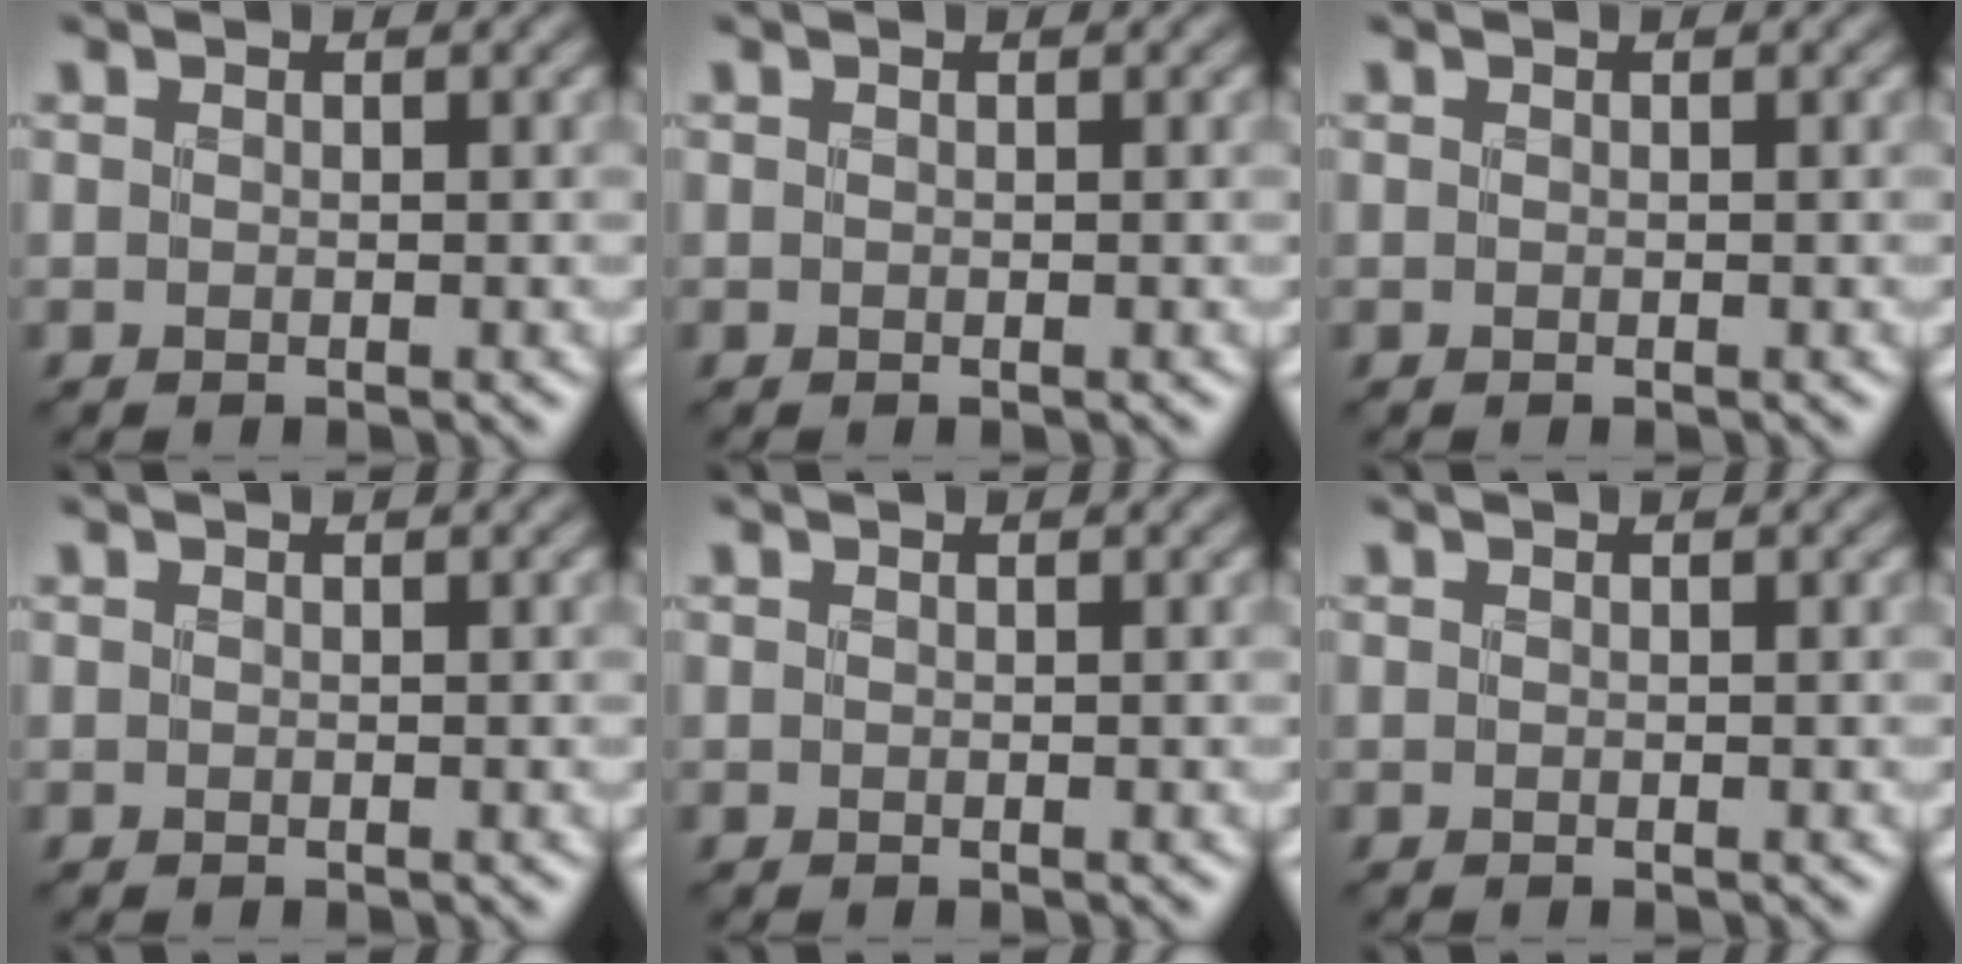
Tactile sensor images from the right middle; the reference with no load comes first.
{"total": 0.0}
{"total": 0.0}
{"total": 0.0}
{"total": 0.0}
{"total": 0.0}